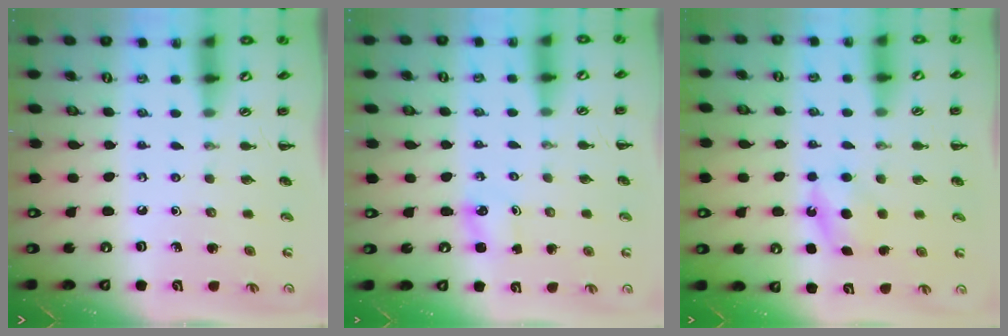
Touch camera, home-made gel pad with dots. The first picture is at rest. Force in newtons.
{"total": 1.4, "press": 1.4, "slide": 0.3}
{"total": 5.2, "press": 5.0, "slide": 1.4}